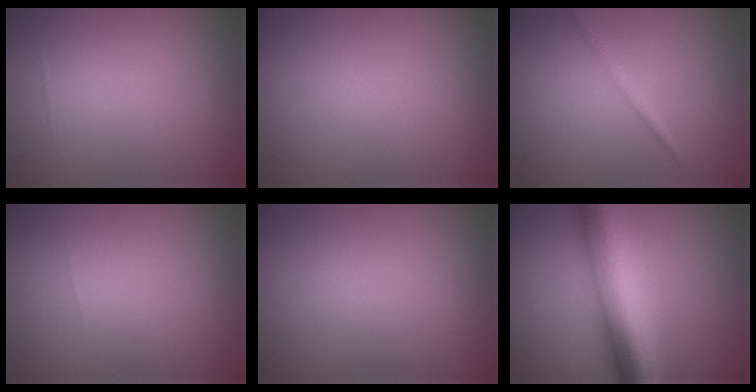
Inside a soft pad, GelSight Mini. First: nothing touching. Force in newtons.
{"total": 0.0}
{"total": 1.3, "press": 1.3, "slide": 0.0}
{"total": 0.0}
{"total": 0.0}
{"total": 10.3, "press": 10.3, "slide": 0.2}